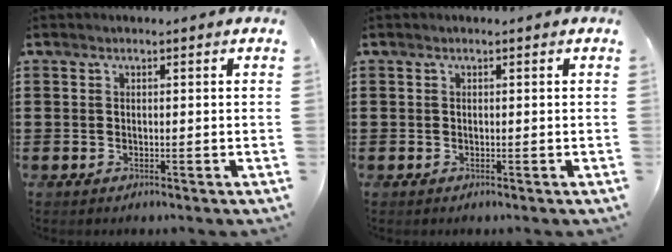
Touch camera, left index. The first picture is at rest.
{"total": 0.0}